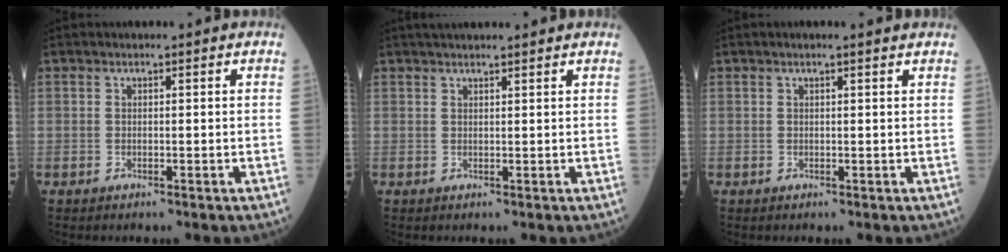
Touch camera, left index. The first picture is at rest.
{"total": 6.8, "force": [6.1, 0.3, 3.0], "torque": [-0.039, 0.035, 0.082]}
{"total": 2.0, "force": [1.7, -0.1, 1.1], "torque": [-0.017, 0.012, 0.018]}